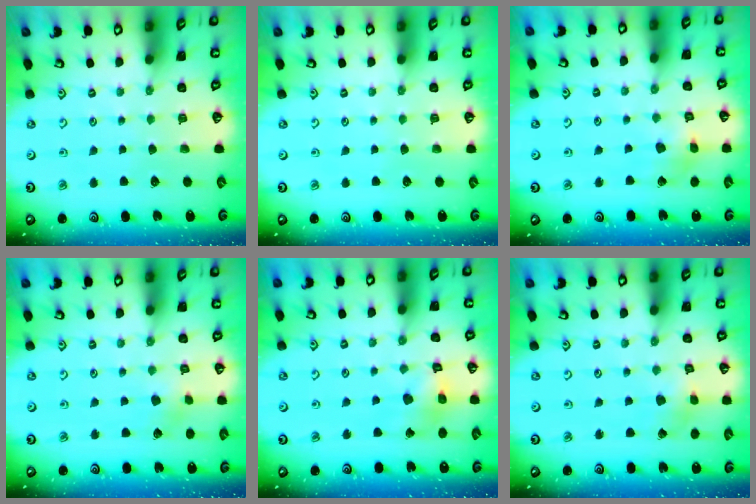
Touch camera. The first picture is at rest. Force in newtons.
{"total": 0.0}
{"total": 5.6, "press": 5.6, "slide": 0.6}
{"total": 2.7, "press": 2.7, "slide": 0.7}
{"total": 8.7, "press": 8.6, "slide": 0.9}
{"total": 2.7, "press": 2.7, "slide": 0.2}